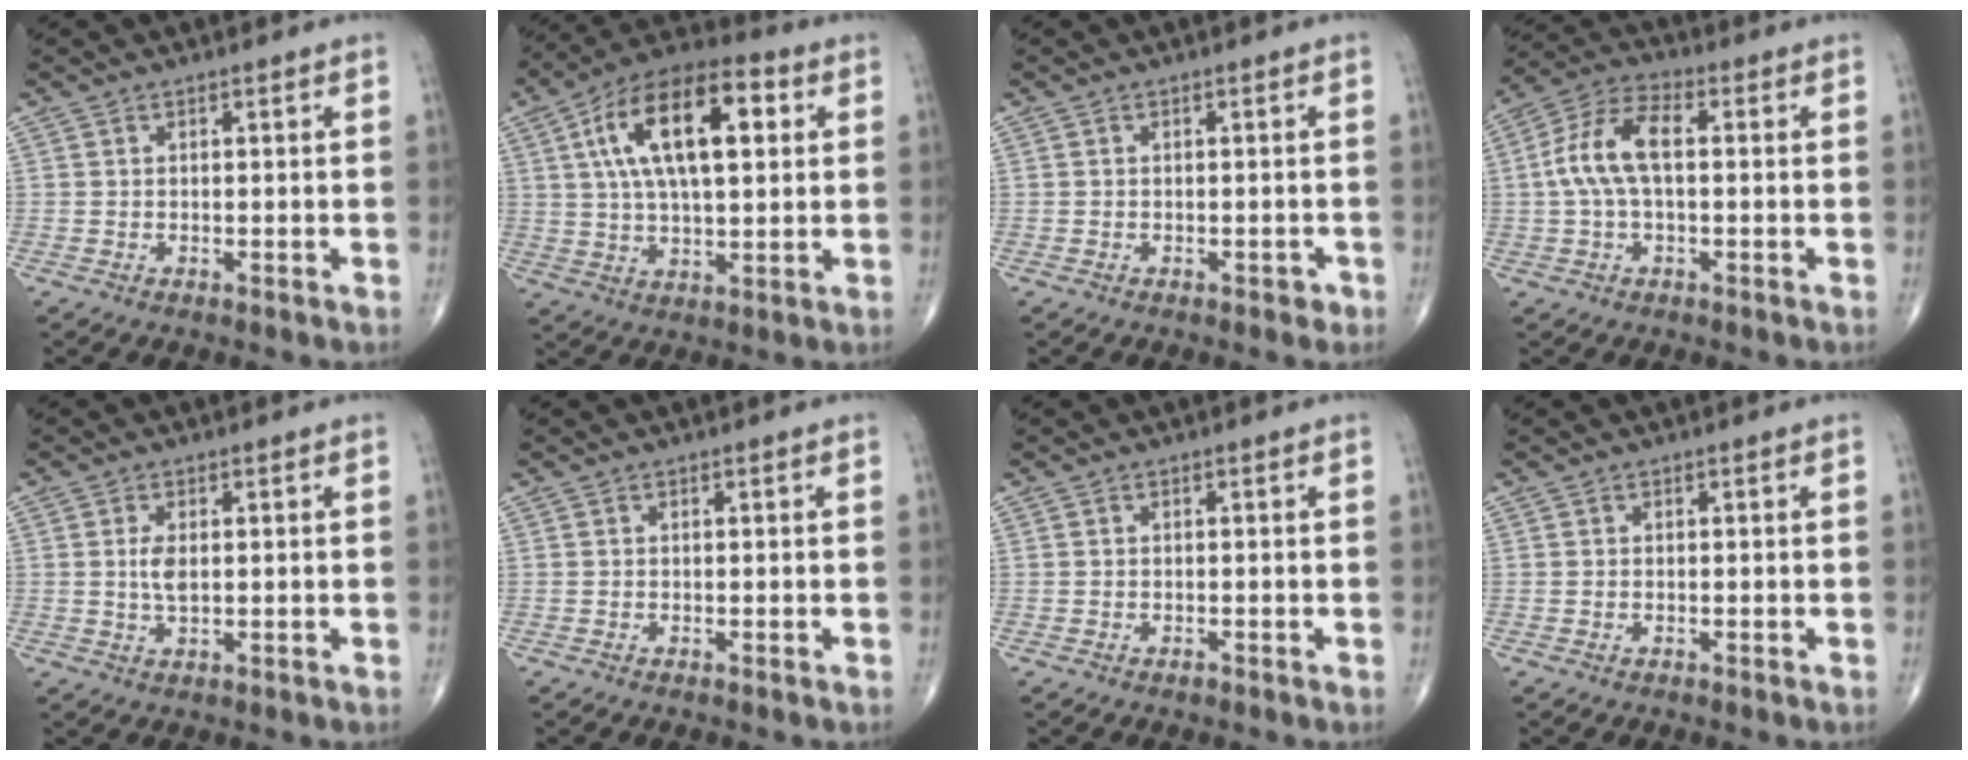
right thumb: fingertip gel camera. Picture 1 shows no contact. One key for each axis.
{"total": 19.1, "fx": 5.0, "fy": 8.7, "fz": 16.3, "tx": -0.267, "ty": 0.016, "tz": 0.076}
{"total": 1.2, "fx": -0.6, "fy": 0.8, "fz": 0.7, "tx": -0.007, "ty": 0.003, "tz": -0.008}
{"total": 10.3, "fx": 0.7, "fy": 5.1, "fz": 8.9, "tx": -0.190, "ty": 0.032, "tz": 0.008}
{"total": 3.2, "fx": 0.3, "fy": 1.5, "fz": 2.8, "tx": -0.056, "ty": -0.004, "tz": 0.007}
{"total": 0.0}
{"total": 0.5, "fx": -0.4, "fy": 0.3, "fz": 0.2, "tx": -0.004, "ty": 0.000, "tz": -0.008}
{"total": 0.0}